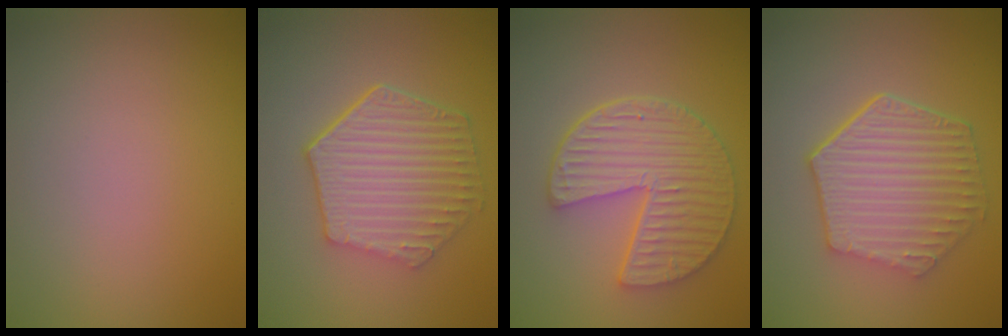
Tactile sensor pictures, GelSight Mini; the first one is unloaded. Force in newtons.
{"total": 6.5, "press": 4.9, "slide": 4.3}
{"total": 6.0, "press": 4.8, "slide": 3.6}
{"total": 6.5, "press": 4.9, "slide": 4.3}